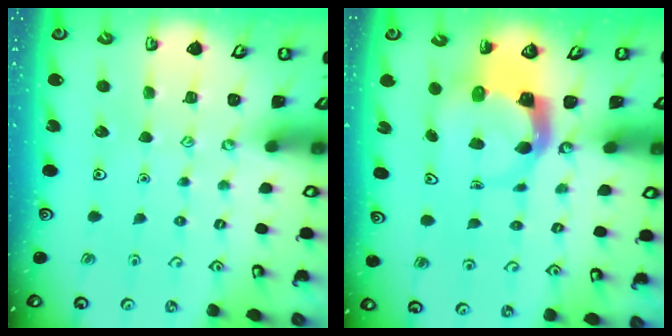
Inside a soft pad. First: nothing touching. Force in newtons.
{"total": 5.1, "press": 5.0, "slide": 0.7}